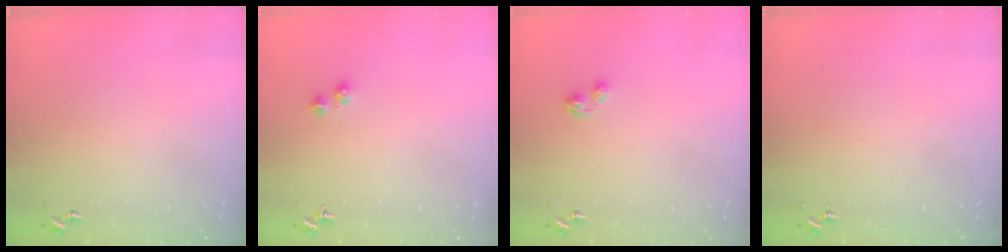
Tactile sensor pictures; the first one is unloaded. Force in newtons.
{"total": 3.2, "press": 3.1, "slide": 0.6}
{"total": 2.9, "press": 2.9, "slide": 0.4}
{"total": 0.0}